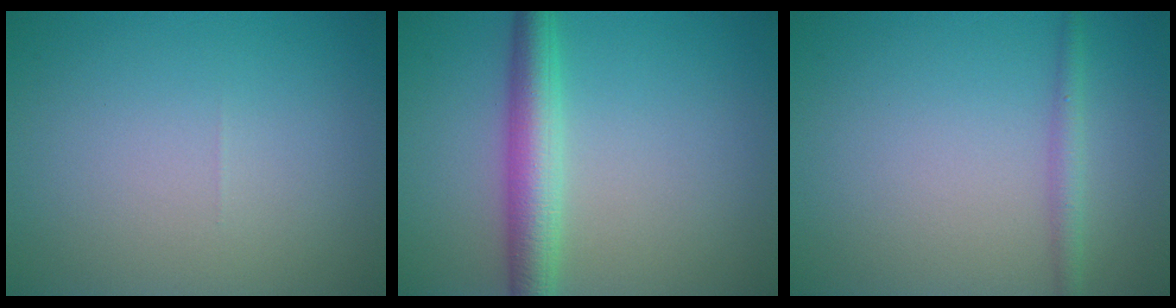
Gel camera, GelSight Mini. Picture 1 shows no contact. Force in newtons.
{"total": 4.5, "press": 4.5, "slide": 0.1}
{"total": 1.6, "press": 1.6, "slide": 0.1}